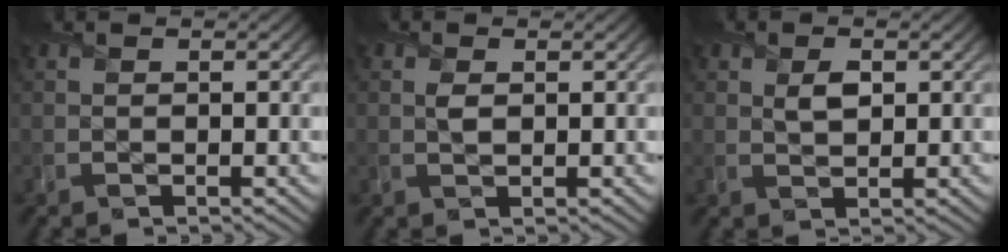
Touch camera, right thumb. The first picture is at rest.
{"total": 1.0, "force": [0.3, 0.6, 0.8], "torque": [-0.019, -0.003, 0.007]}
{"total": 2.1, "force": [0.8, 1.2, 1.5], "torque": [-0.030, -0.003, 0.015]}